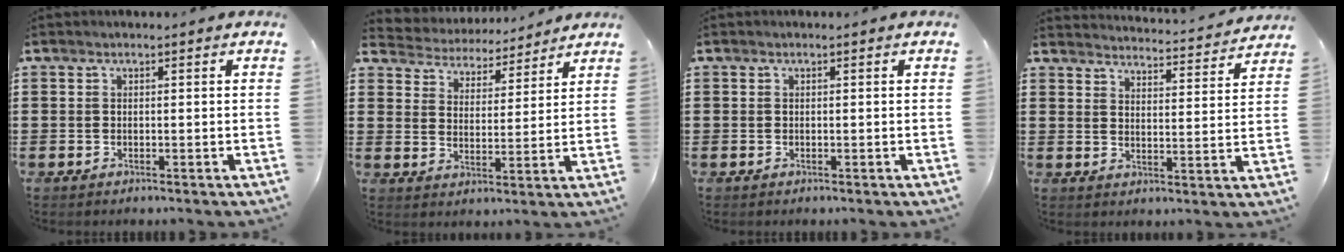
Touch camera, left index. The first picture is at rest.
{"total": 4.3, "force": [4.3, 0.4, -0.3], "torque": [-0.021, -0.030, 0.070]}
{"total": 0.0}
{"total": 3.5, "force": [3.5, -0.4, 0.1], "torque": [-0.012, -0.035, 0.055]}